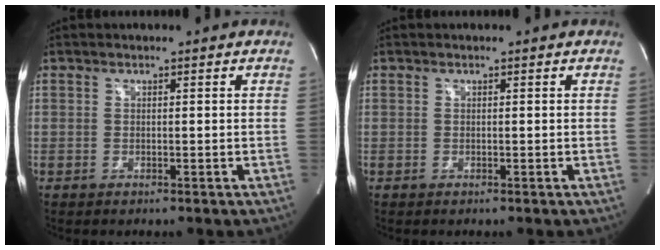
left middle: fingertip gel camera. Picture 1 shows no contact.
{"total": 0.0}